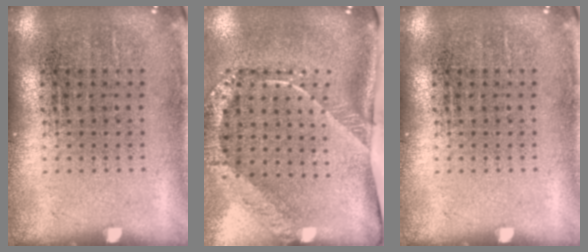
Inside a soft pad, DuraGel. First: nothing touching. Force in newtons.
{"total": 2.6, "press": 1.7, "slide": 2.0}
{"total": 0.0}